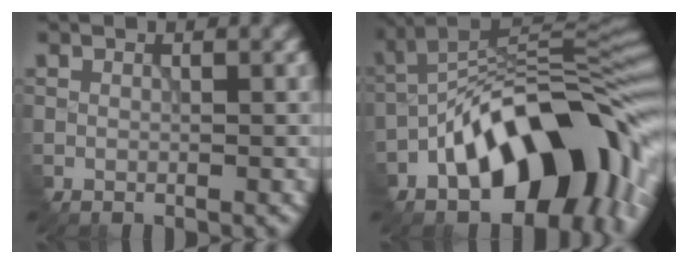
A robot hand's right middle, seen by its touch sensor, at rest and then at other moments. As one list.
[{"total": 15.0, "force": [-6.4, 7.4, 11.4], "torque": [-0.147, 0.019, -0.120]}]